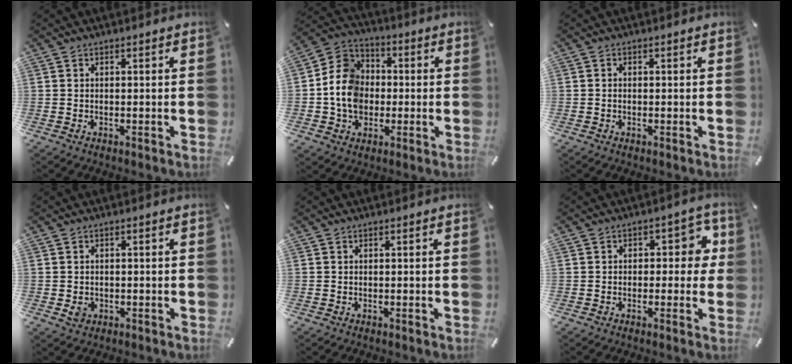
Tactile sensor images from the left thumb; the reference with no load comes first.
{"total": 11.3, "force": [-1.5, 10.0, 4.9], "torque": [-0.120, 0.026, -0.025]}
{"total": 0.6, "force": [-0.2, 0.4, 0.4], "torque": [-0.009, 0.001, -0.004]}
{"total": 2.3, "force": [-0.5, 2.0, 1.0], "torque": [-0.010, -0.001, -0.010]}
{"total": 0.0}
{"total": 6.4, "force": [0.7, 4.2, 4.7], "torque": [-0.052, 0.004, 0.004]}